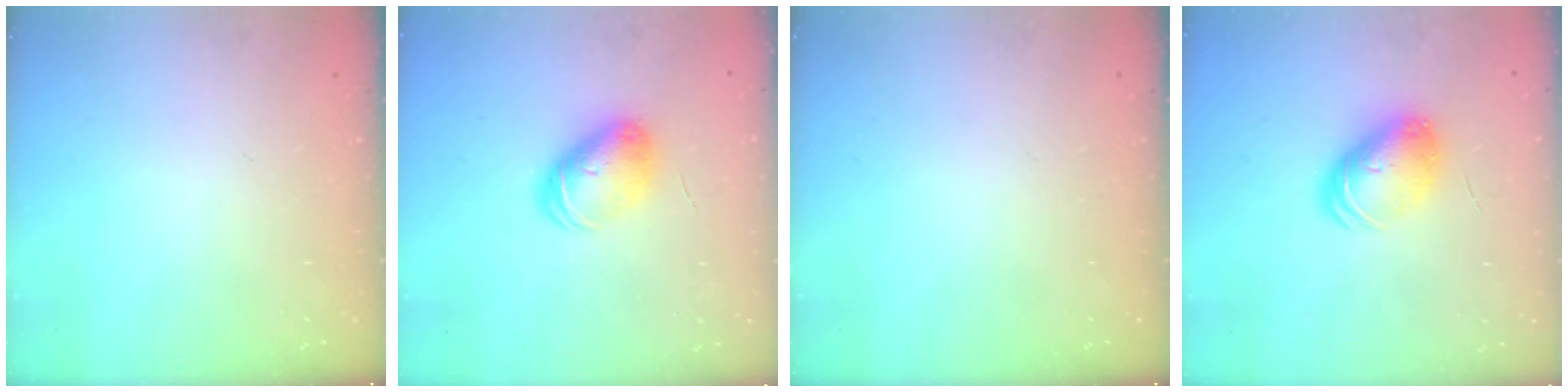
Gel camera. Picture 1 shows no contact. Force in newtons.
{"total": 8.4, "press": 8.3, "slide": 0.7}
{"total": 0.0}
{"total": 9.8, "press": 9.8, "slide": 0.5}